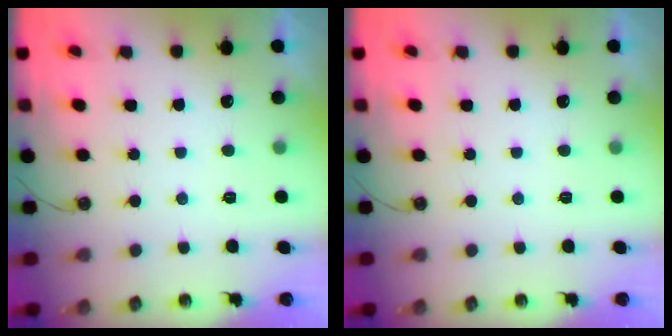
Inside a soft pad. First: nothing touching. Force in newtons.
{"total": 0.0}